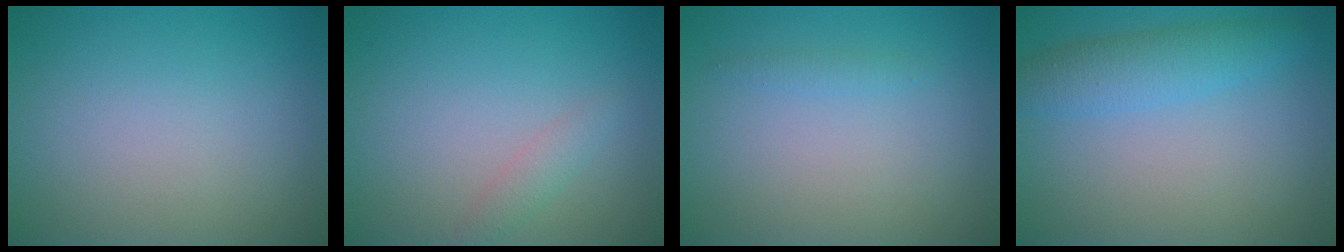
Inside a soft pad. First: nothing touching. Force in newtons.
{"total": 1.2, "press": 1.2, "slide": 0.0}
{"total": 0.7, "press": 0.7, "slide": 0.0}
{"total": 3.3, "press": 3.3, "slide": 0.1}